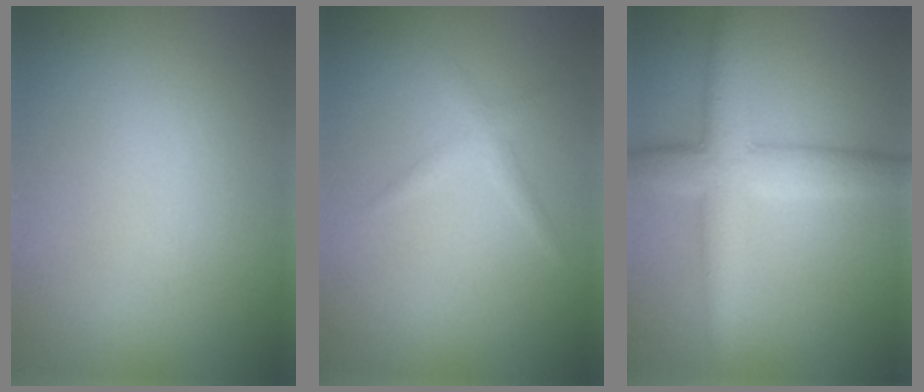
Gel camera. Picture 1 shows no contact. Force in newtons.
{"total": 1.2, "press": 1.2, "slide": 0.1}
{"total": 5.7, "press": 5.7, "slide": 0.1}